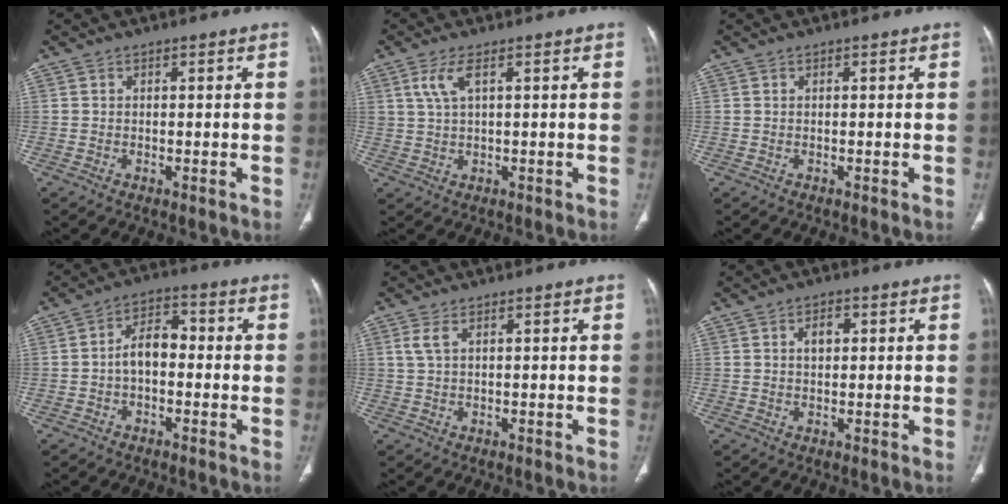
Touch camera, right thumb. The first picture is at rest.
{"total": 3.9, "force": [1.7, 1.3, 3.3], "torque": [-0.081, 0.002, 0.040]}
{"total": 0.0}
{"total": 8.3, "force": [-1.0, 5.6, 6.0], "torque": [-0.078, 0.035, -0.031]}
{"total": 2.2, "force": [0.9, 0.9, 1.7], "torque": [-0.049, 0.010, 0.026]}
{"total": 3.0, "force": [0.8, 1.9, 2.2], "torque": [-0.029, 0.003, 0.013]}